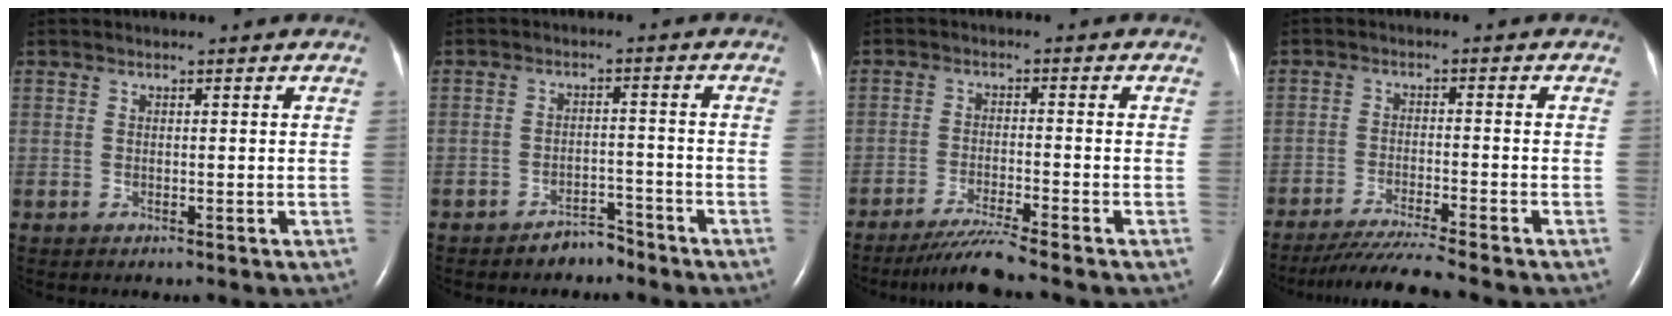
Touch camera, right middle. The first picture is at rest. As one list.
[{"total": 3.3, "force": [-2.9, 1.3, 0.8], "torque": [-0.014, 0.004, -0.047]}, {"total": 5.3, "force": [-4.5, -1.8, 2.1], "torque": [-0.045, -0.027, -0.087]}, {"total": 8.0, "force": [-7.1, -2.0, 3.2], "torque": [-0.048, -0.032, -0.122]}]